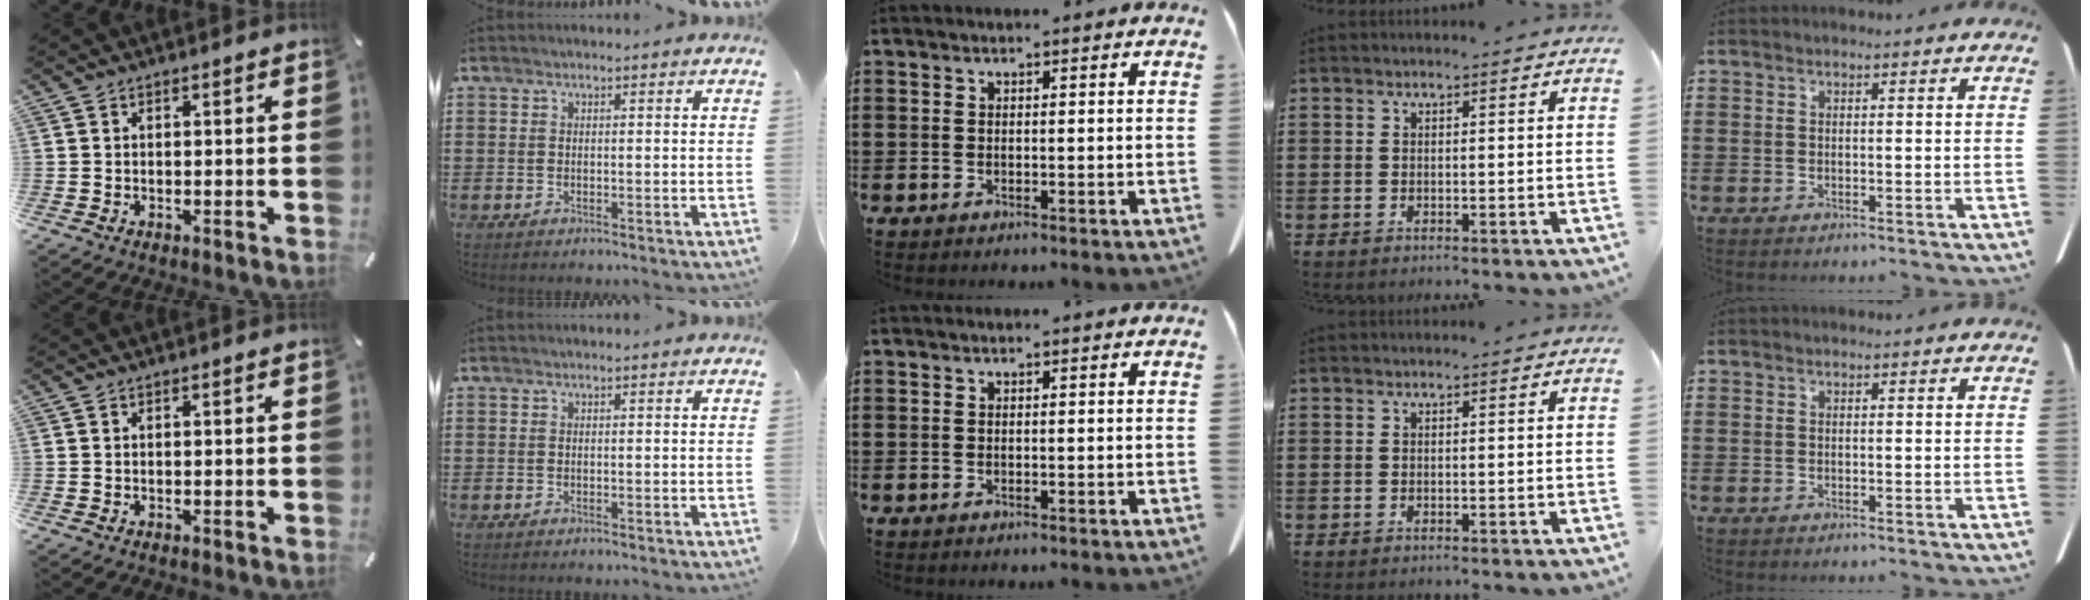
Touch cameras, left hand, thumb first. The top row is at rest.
{}